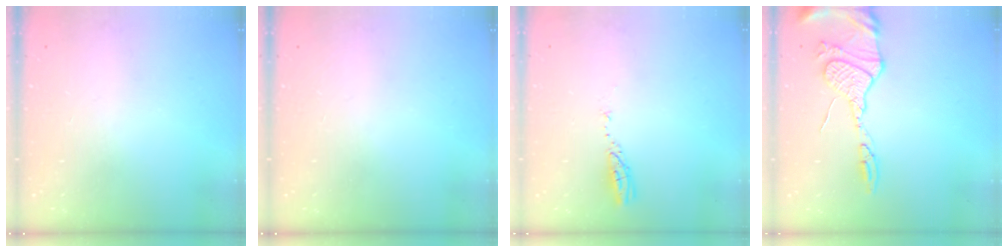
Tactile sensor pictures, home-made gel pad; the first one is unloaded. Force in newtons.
{"total": 0.0}
{"total": 3.6, "press": 3.6, "slide": 0.2}
{"total": 13.9, "press": 13.8, "slide": 1.3}